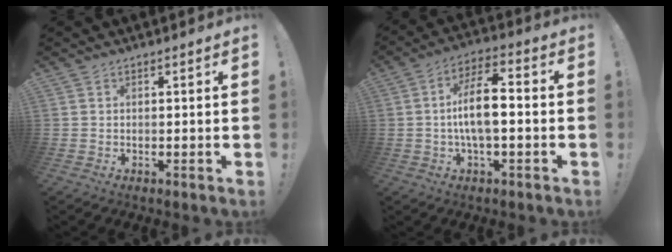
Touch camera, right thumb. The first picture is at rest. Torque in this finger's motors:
{"motor_torque": [0.06, 0.43, -0.05, 0.12, 0.07]}